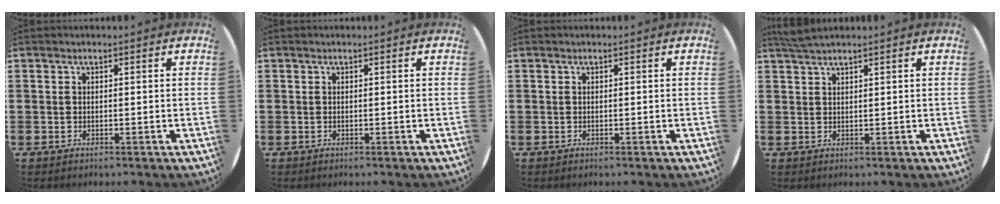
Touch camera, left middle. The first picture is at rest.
{"total": 0.0}
{"total": 0.0}
{"total": 2.0, "force": [1.8, 0.0, 0.8], "torque": [-0.017, 0.002, 0.035]}